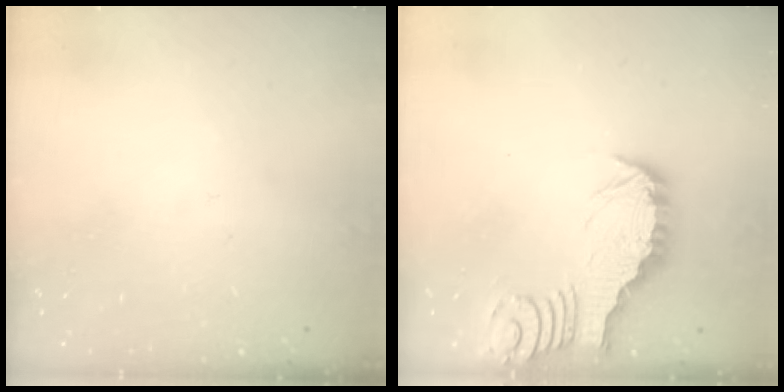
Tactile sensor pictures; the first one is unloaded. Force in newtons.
{"total": 2.9, "press": 2.8, "slide": 0.3}